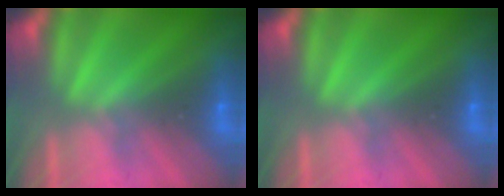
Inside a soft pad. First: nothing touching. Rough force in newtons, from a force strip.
{"total": 0.0}